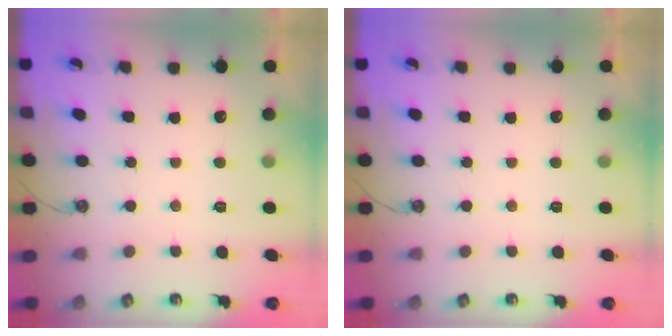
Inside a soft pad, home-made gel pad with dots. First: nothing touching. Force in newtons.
{"total": 0.0}